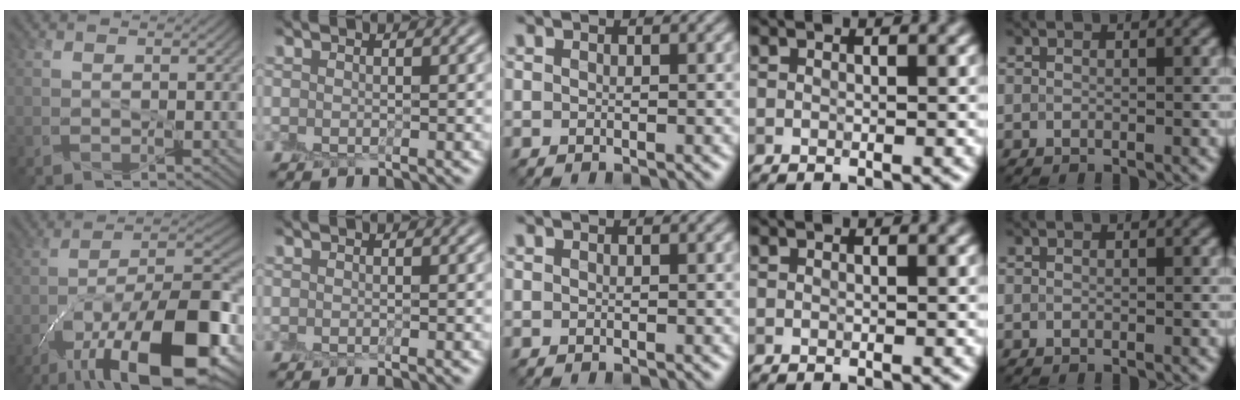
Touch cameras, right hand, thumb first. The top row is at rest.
{"thumb": {"total": 18.5, "force": [-8.9, 7.3, 14.5], "torque": [-0.230, -0.014, -0.156]}, "index": {"total": 0.8, "force": [-0.6, -0.2, 0.4], "torque": [-0.002, -0.008, -0.008]}}